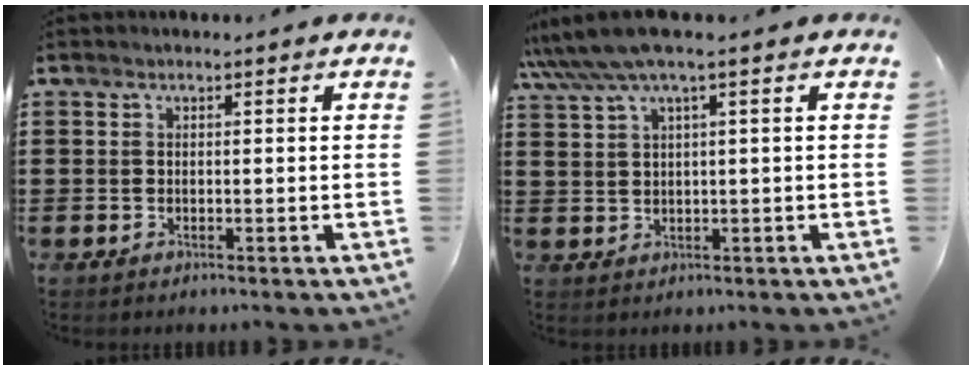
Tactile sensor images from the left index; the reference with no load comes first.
{"total": 4.5, "force": [2.5, 0.1, 3.8], "torque": [-0.087, -0.005, 0.041]}